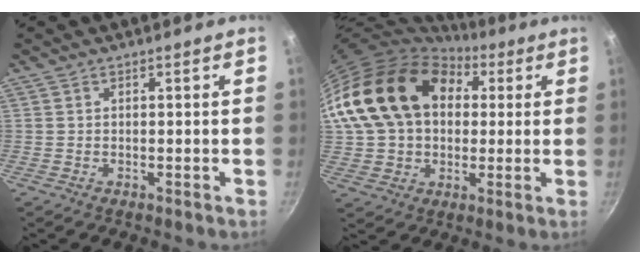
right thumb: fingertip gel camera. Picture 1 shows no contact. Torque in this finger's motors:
{"motor_torque": [0.52, 2.20, 1.51, -0.92, 0.32]}